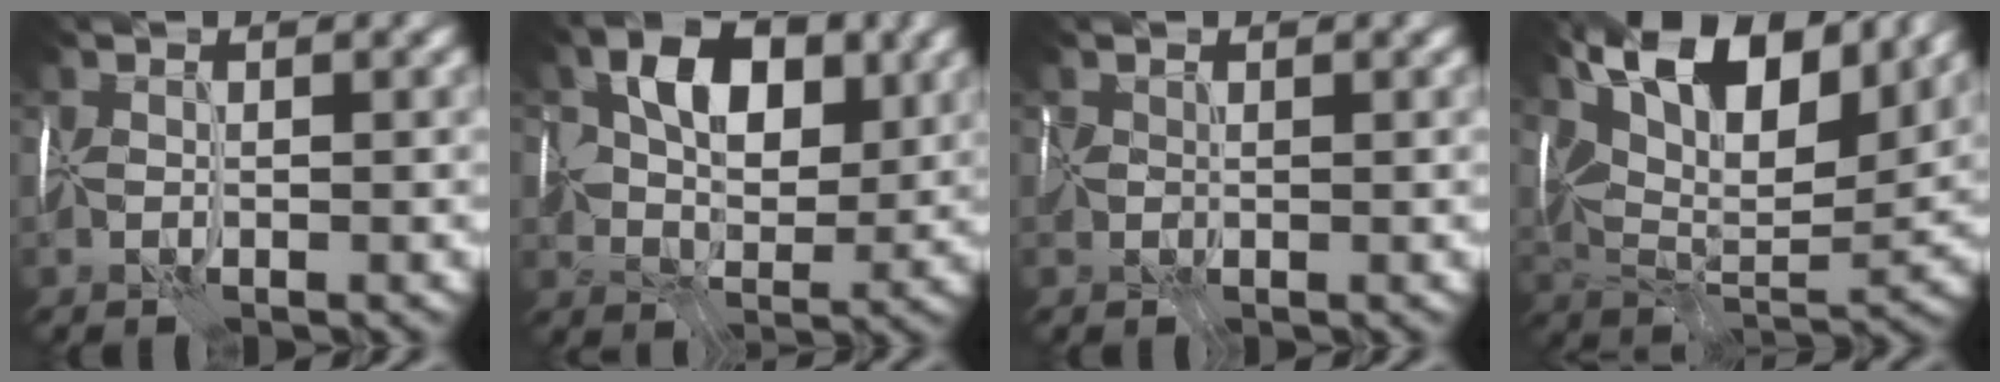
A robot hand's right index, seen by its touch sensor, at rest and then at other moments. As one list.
[{"total": 6.6, "force": [2.0, 4.5, 4.5], "torque": [-0.062, -0.002, 0.033]}, {"total": 1.5, "force": [0.2, 1.1, 1.0], "torque": [-0.035, 0.000, 0.007]}, {"total": 14.6, "force": [8.0, 6.4, 10.4], "torque": [-0.176, 0.024, 0.133]}]